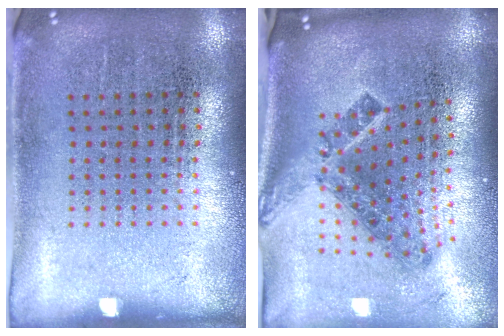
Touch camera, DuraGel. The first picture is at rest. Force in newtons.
{"total": 1.9, "press": 1.3, "slide": 1.4}